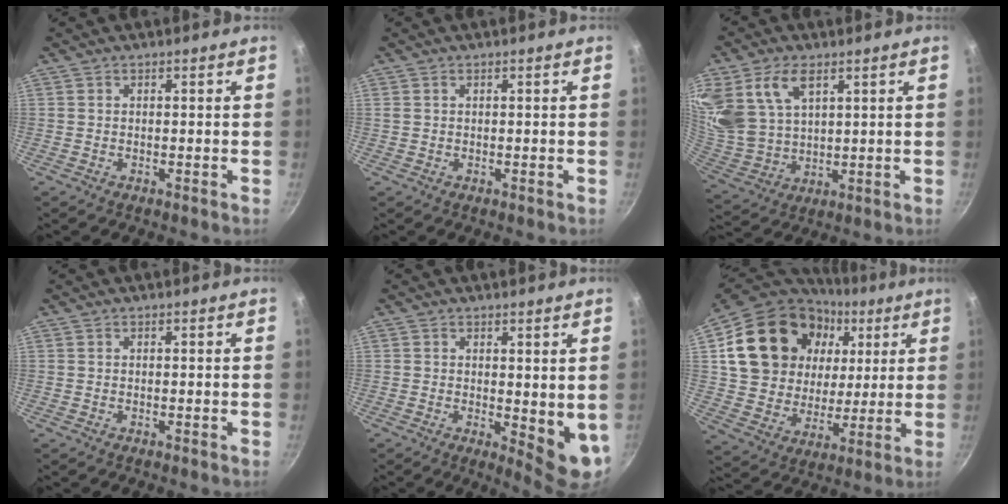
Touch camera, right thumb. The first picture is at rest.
{"total": 0.6, "force": [0.3, 0.4, 0.3], "torque": [-0.005, 0.003, 0.006]}
{"total": 15.5, "force": [7.4, 9.9, 9.4], "torque": [-0.193, -0.021, 0.159]}
{"total": 0.0}
{"total": 7.1, "force": [0.7, 3.0, 6.4], "torque": [-0.075, -0.021, 0.014]}
{"total": 25.2, "force": [8.4, 19.2, 14.0], "torque": [-0.239, 0.002, 0.152]}